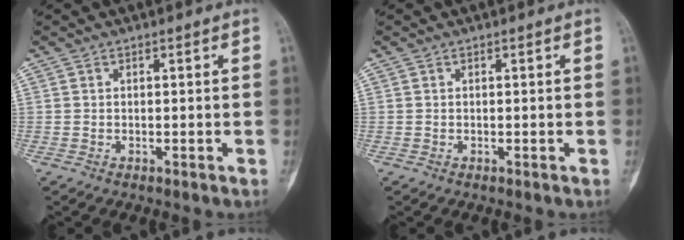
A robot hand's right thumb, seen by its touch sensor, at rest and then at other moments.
{"total": 0.0}